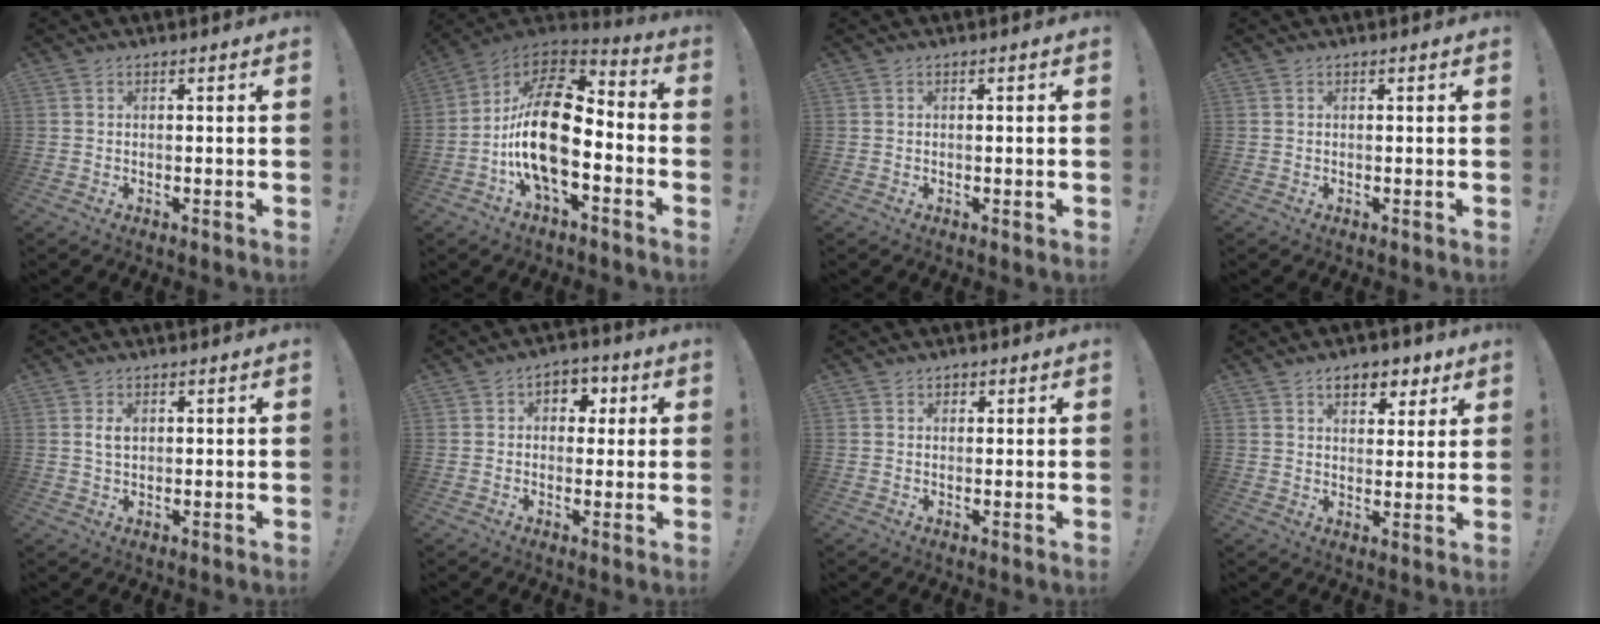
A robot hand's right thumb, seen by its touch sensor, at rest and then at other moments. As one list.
[{"total": 21.8, "force": [-3.4, 10.7, 18.7], "torque": [-0.355, 0.023, -0.056]}, {"total": 0.8, "force": [-0.1, -0.1, 0.8], "torque": [-0.009, -0.002, -0.003]}, {"total": 0.0}, {"total": 3.0, "force": [0.9, 1.8, 2.2], "torque": [-0.038, 0.002, 0.013]}, {"total": 5.5, "force": [1.1, 4.8, 2.4], "torque": [-0.017, -0.002, 0.018]}, {"total": 1.1, "force": [0.6, 0.9, 0.2], "torque": [0.003, -0.001, 0.008]}, {"total": 8.1, "force": [4.6, 4.9, 4.5], "torque": [-0.055, -0.017, 0.082]}]